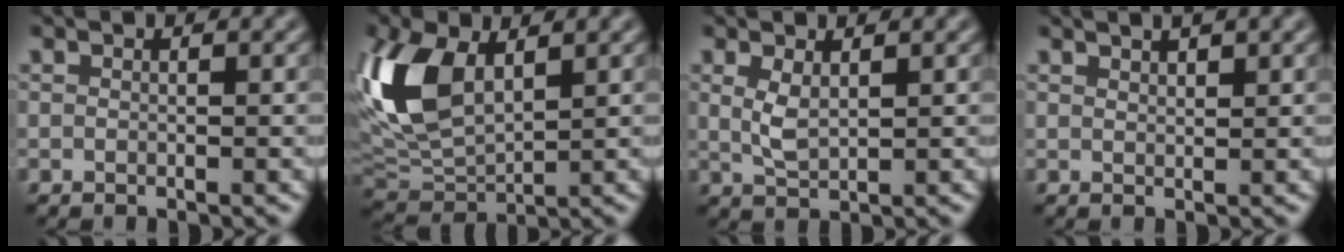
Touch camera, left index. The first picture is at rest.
{"total": 8.8, "force": [2.3, 5.0, 6.9], "torque": [-0.165, 0.008, 0.037]}
{"total": 2.2, "force": [0.8, 0.9, 1.8], "torque": [-0.045, -0.002, 0.020]}
{"total": 1.8, "force": [1.4, 0.4, 1.1], "torque": [-0.009, -0.001, 0.021]}